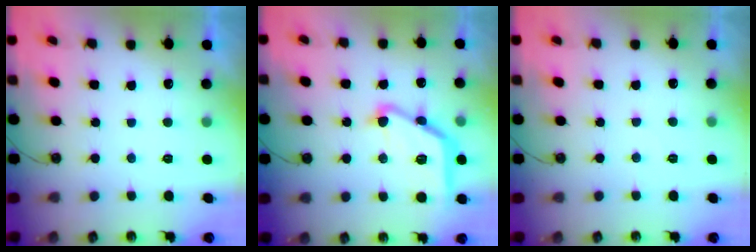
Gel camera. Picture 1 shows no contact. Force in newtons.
{"total": 16.7, "press": 16.7, "slide": 0.5}
{"total": 3.4, "press": 3.3, "slide": 0.6}